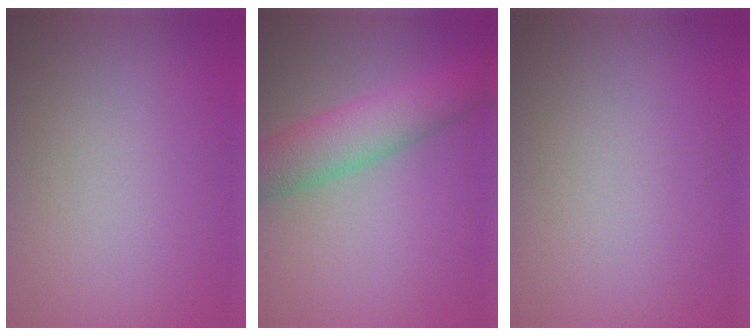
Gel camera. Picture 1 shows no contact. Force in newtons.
{"total": 5.6, "press": 5.6, "slide": 0.2}
{"total": 0.0}